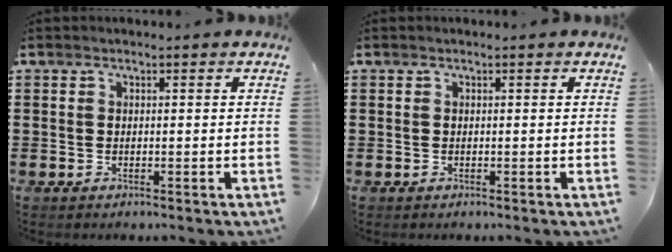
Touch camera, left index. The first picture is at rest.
{"total": 0.0}